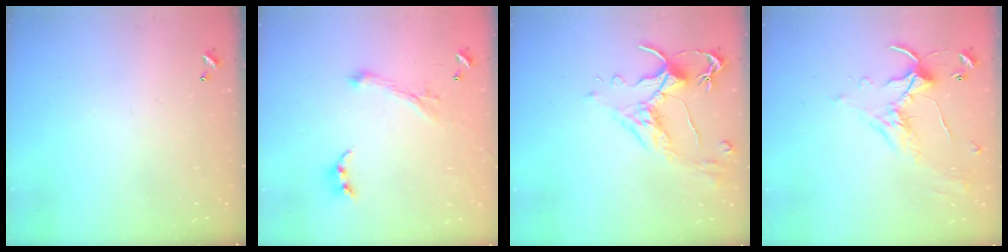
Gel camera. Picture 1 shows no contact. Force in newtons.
{"total": 1.1, "press": 0.6, "slide": 0.9}
{"total": 2.6, "press": 2.2, "slide": 1.3}
{"total": 1.2, "press": 0.6, "slide": 1.1}